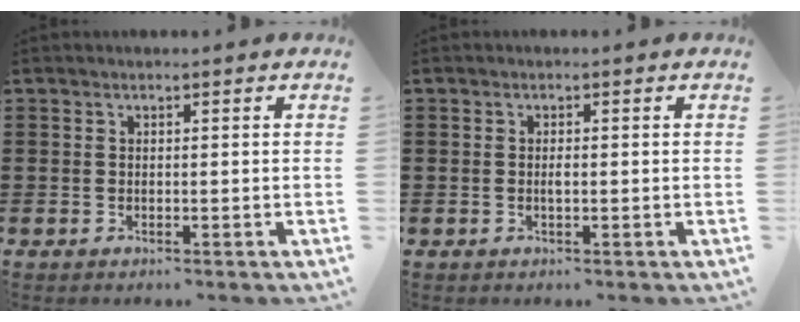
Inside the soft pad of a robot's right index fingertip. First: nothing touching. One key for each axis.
{"total": 1.0, "fx": -0.1, "fy": 0.3, "fz": 1.0, "tx": -0.019, "ty": -0.001, "tz": -0.001}